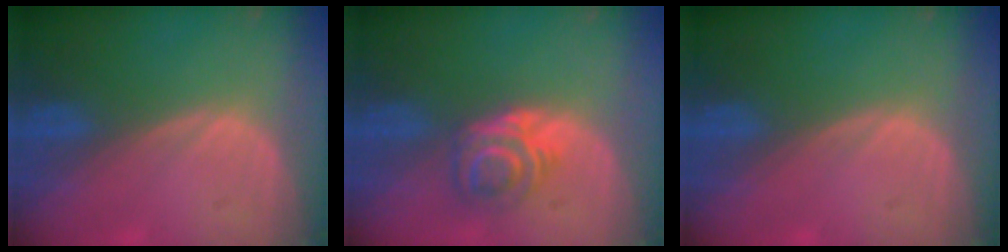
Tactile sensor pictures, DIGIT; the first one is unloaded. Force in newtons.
{"total": 6.2, "press": 5.1, "slide": 3.6}
{"total": 0.0}